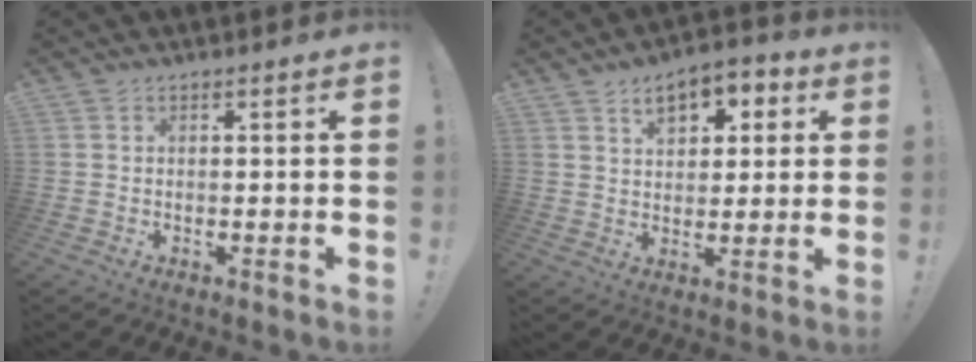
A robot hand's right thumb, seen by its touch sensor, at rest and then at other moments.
{"total": 8.8, "force": [4.2, 5.6, 5.4], "torque": [-0.078, -0.009, 0.073]}